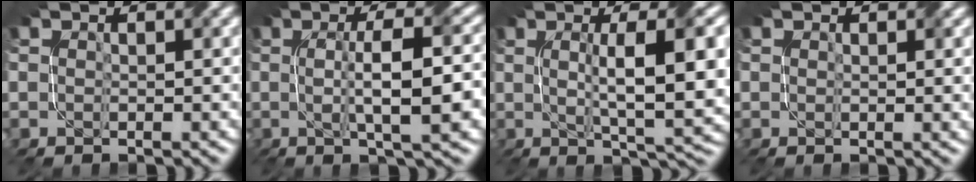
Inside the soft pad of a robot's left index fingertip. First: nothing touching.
{"total": 7.9, "force": [-0.1, 1.7, 7.7], "torque": [-0.112, 0.010, -0.002]}
{"total": 10.6, "force": [1.3, 2.6, 10.2], "torque": [-0.143, 0.004, 0.025]}
{"total": 1.1, "force": [0.6, 0.1, 0.9], "torque": [-0.012, -0.004, 0.010]}